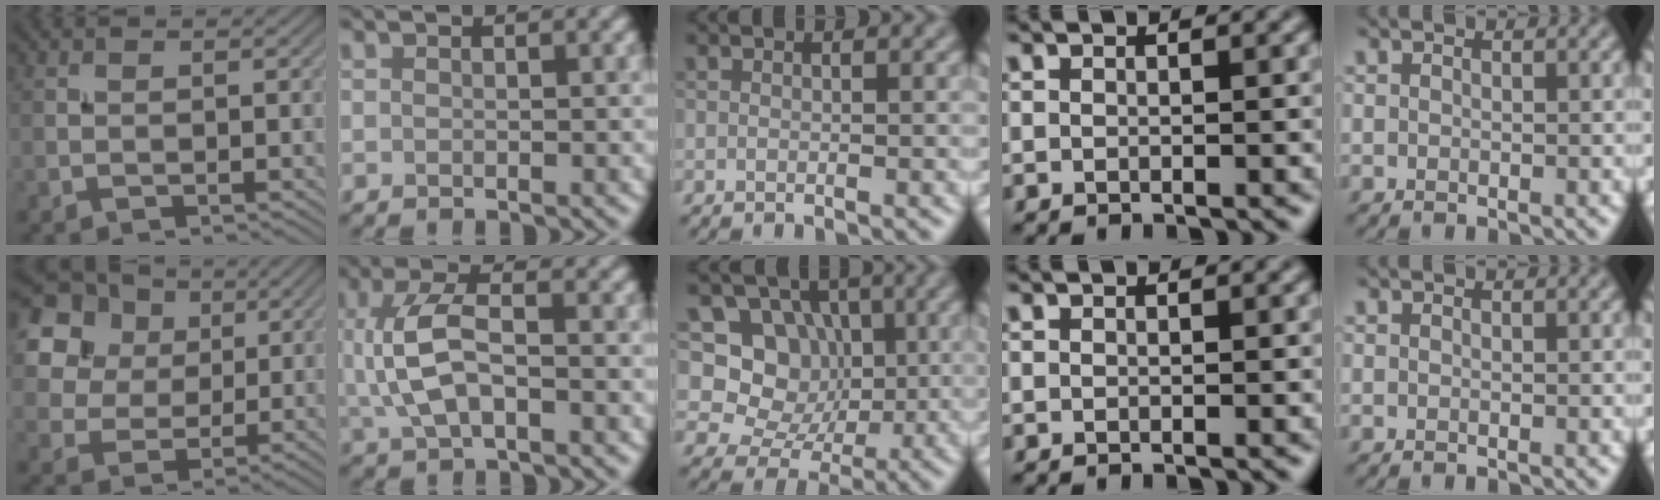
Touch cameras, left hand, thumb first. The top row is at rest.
{"thumb": {"total": 15.0, "force": [7.3, 11.3, 6.5], "torque": [-0.206, 0.026, 0.167]}, "index": {"total": 5.2, "force": [0.1, 2.7, 4.5], "torque": [-0.102, 0.001, 0.001]}, "middle": {"total": 7.5, "force": [1.6, 6.6, 3.1], "torque": [-0.037, 0.004, 0.007]}}